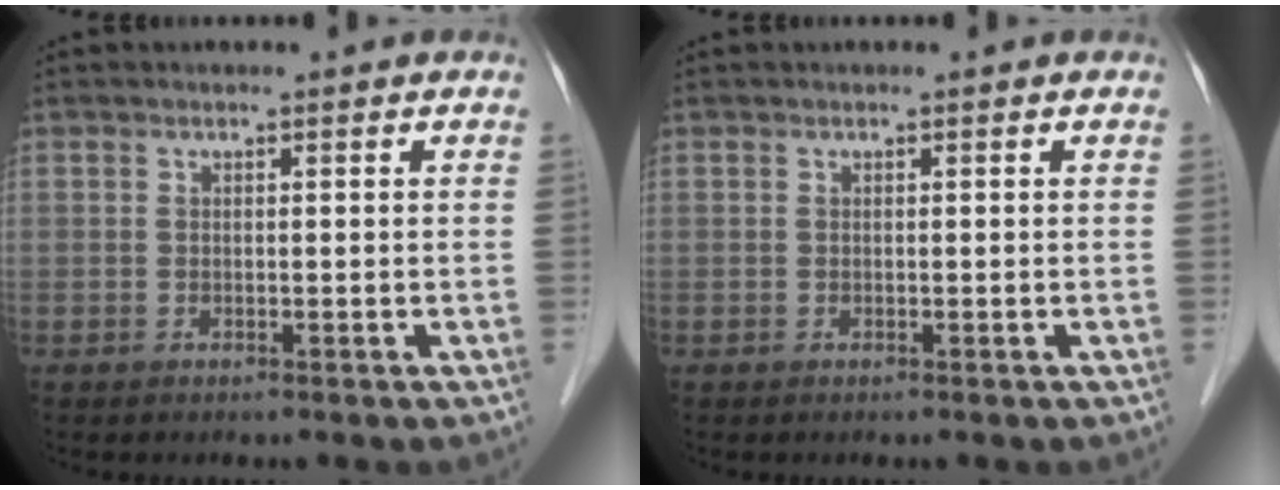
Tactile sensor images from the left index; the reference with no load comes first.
{"total": 0.0}